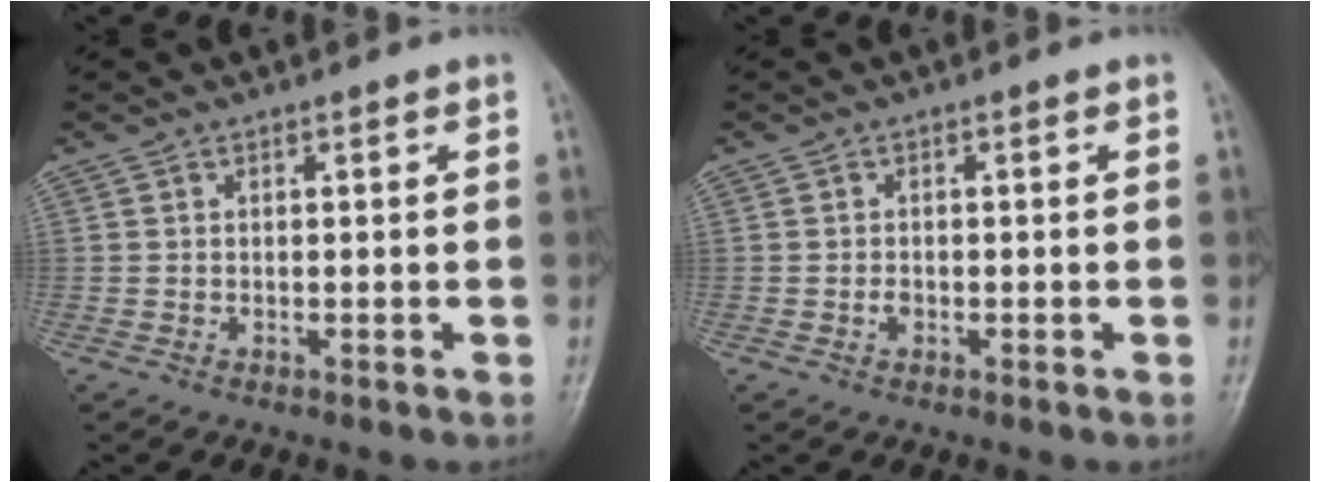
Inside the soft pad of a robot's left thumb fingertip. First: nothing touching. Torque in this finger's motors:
{"motor_torque": [-0.03, -0.04, 0.32, 0.09, 0.05]}